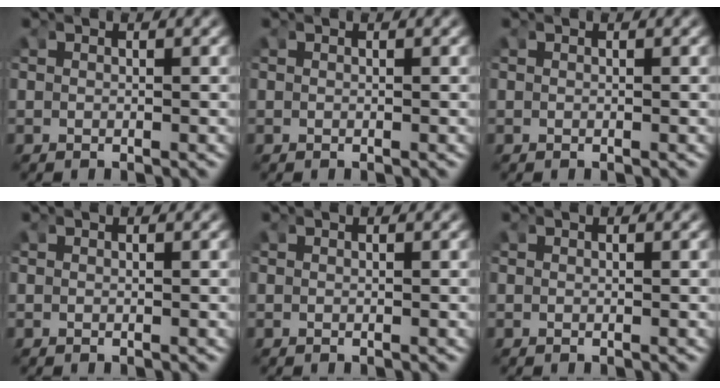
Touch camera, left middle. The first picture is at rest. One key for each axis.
{"total": 0.0}
{"total": 0.0}
{"total": 0.0}
{"total": 0.0}
{"total": 0.0}